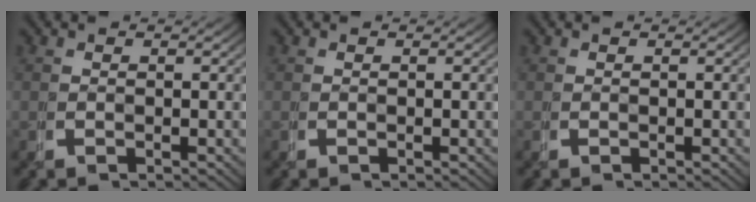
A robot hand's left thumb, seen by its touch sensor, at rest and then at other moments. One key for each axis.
{"total": 0.0}
{"total": 0.0}